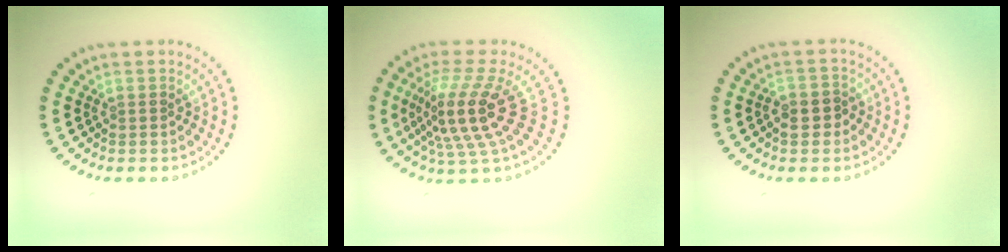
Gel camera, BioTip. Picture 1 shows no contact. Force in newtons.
{"total": 5.3, "press": 3.9, "slide": 3.6}
{"total": 2.2, "press": 2.1, "slide": 0.6}